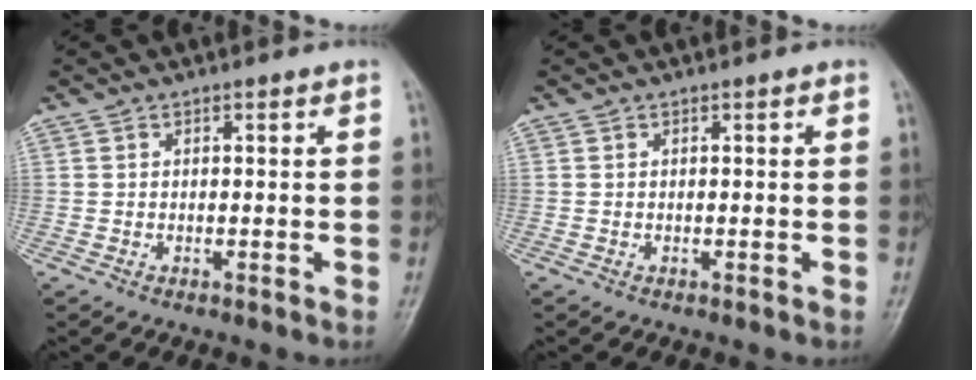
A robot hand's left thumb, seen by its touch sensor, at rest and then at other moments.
{"total": 0.0}